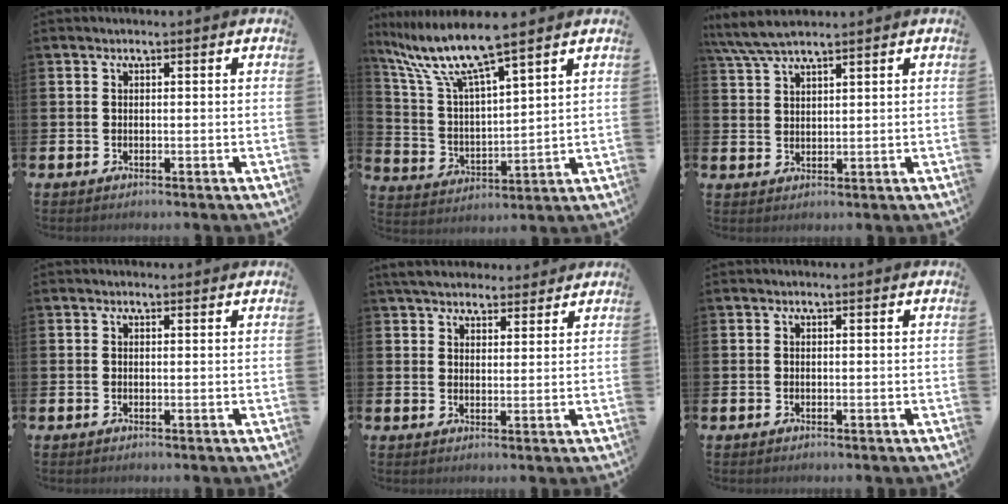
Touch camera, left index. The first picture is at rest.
{"total": 9.6, "force": [8.2, 1.2, 4.9], "torque": [-0.129, -0.039, 0.140]}
{"total": 5.1, "force": [4.5, 0.6, 2.3], "torque": [-0.059, -0.008, 0.084]}
{"total": 0.6, "force": [0.6, 0.2, 0.1], "torque": [0.011, -0.004, 0.008]}
{"total": 5.1, "force": [4.8, 1.5, 0.7], "torque": [-0.034, -0.017, 0.091]}
{"total": 0.0}